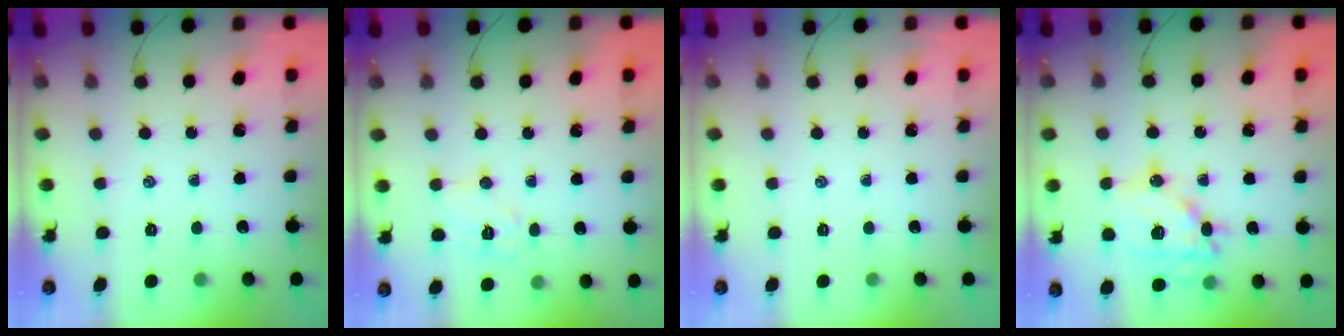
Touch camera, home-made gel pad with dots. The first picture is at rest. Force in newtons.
{"total": 6.8, "press": 6.8, "slide": 1.0}
{"total": 0.0}
{"total": 15.4, "press": 15.2, "slide": 2.5}